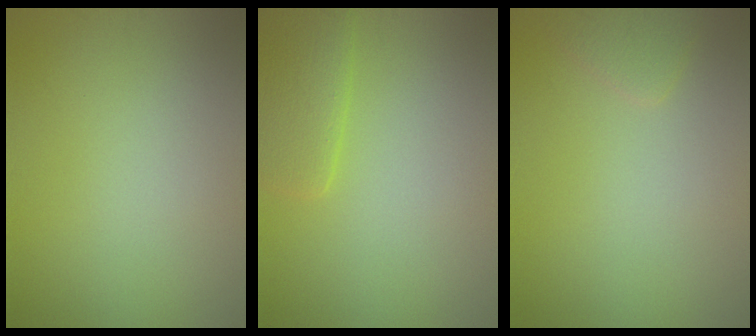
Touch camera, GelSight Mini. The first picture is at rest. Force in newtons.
{"total": 3.2, "press": 3.2, "slide": 0.3}
{"total": 1.1, "press": 1.1, "slide": 0.1}